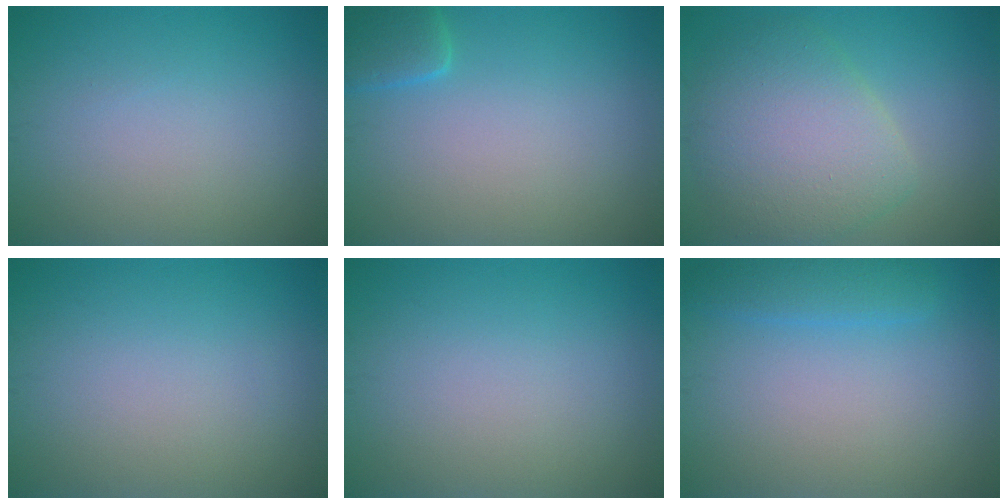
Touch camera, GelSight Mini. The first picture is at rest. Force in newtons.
{"total": 2.3, "press": 2.3, "slide": 0.2}
{"total": 6.6, "press": 6.6, "slide": 0.2}
{"total": 0.0}
{"total": 0.0}
{"total": 2.1, "press": 2.1, "slide": 0.1}